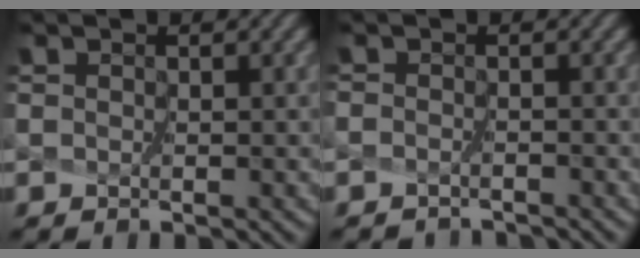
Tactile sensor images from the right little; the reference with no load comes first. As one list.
[{"total": 2.0, "force": [-1.9, -0.2, -0.5], "torque": [0.009, -0.007, -0.034]}]